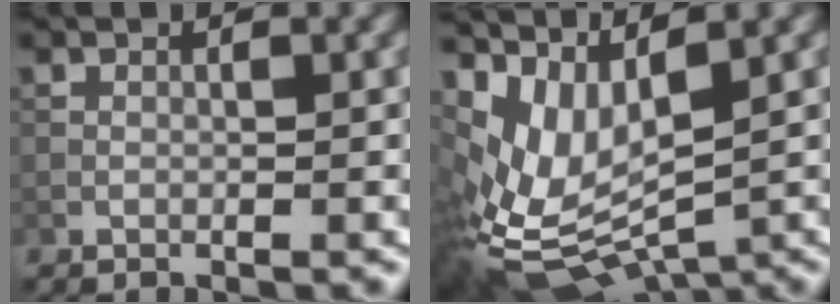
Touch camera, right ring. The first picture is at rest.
{"total": 9.4, "force": [0.8, 5.1, 7.8], "torque": [-0.180, -0.027, 0.041]}